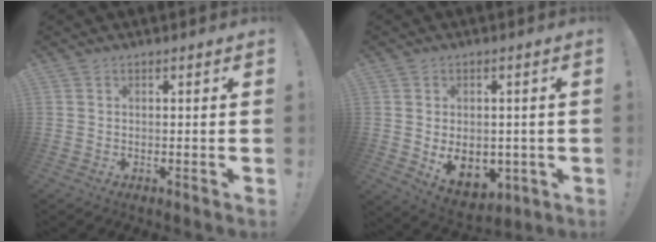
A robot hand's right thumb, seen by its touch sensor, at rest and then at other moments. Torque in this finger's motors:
{"motor_torque": [-0.23, 0.64, 0.38, 0.53, -0.07]}